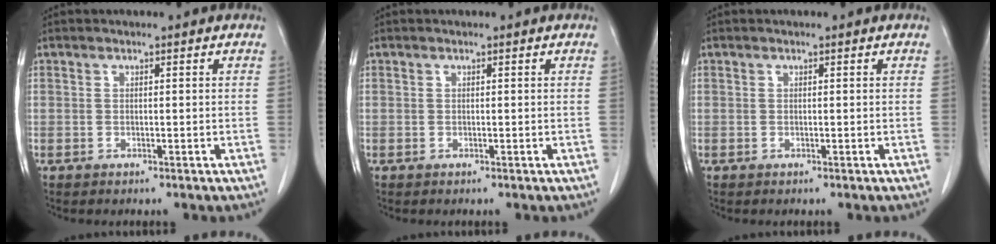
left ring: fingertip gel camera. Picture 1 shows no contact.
{"total": 0.0}
{"total": 0.0}